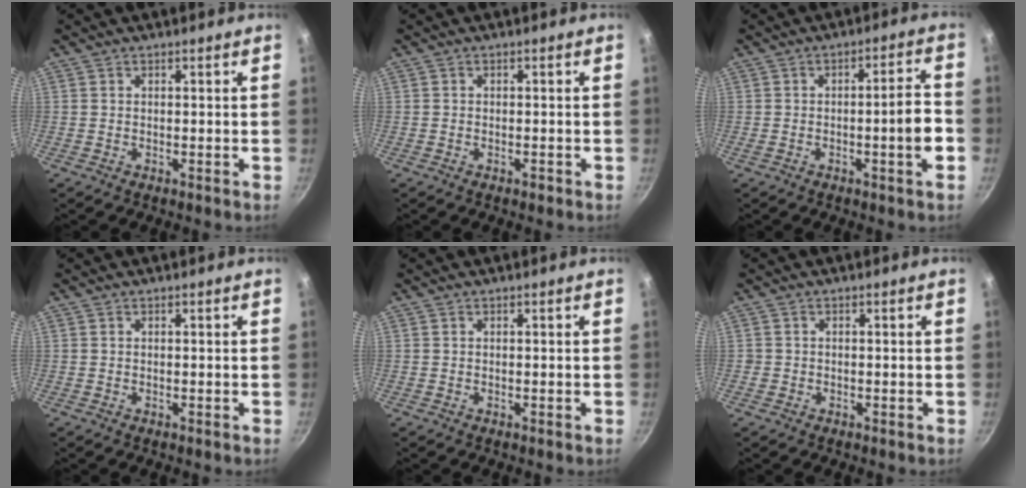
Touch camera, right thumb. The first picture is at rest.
{"total": 0.9, "force": [-0.6, 0.5, 0.5], "torque": [-0.011, 0.004, -0.008]}
{"total": 6.9, "force": [-2.0, 0.9, 6.6], "torque": [-0.088, 0.025, -0.026]}
{"total": 0.0}
{"total": 0.0}
{"total": 0.8, "force": [-0.3, 0.8, 0.1], "torque": [-0.001, 0.001, -0.006]}